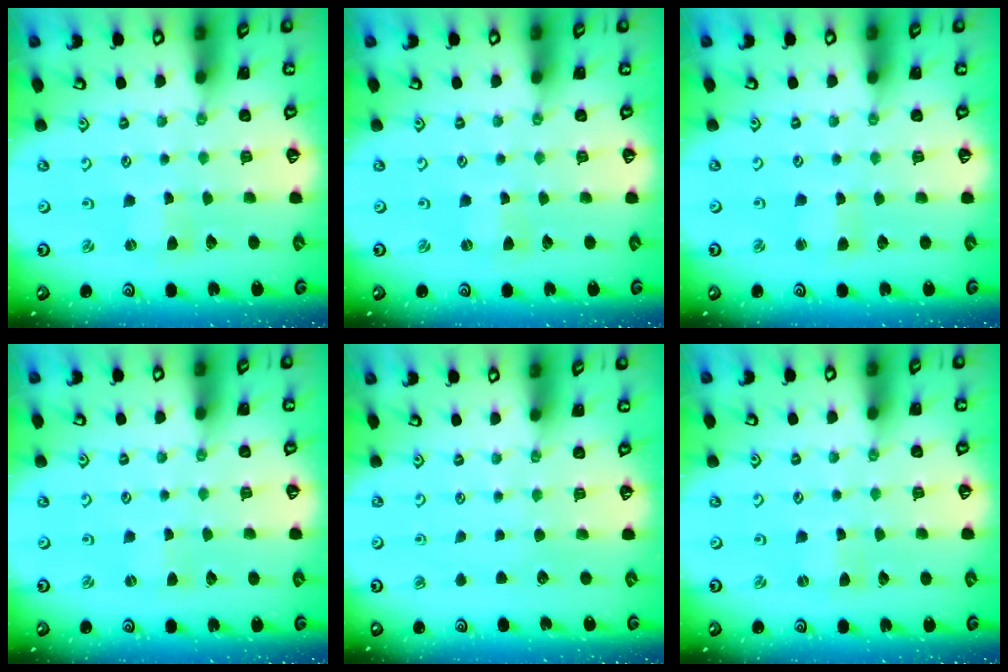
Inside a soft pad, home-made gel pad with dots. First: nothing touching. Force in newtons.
{"total": 0.0}
{"total": 1.7, "press": 1.7, "slide": 0.2}
{"total": 0.9, "press": 0.9, "slide": 0.2}
{"total": 0.0}
{"total": 0.0}